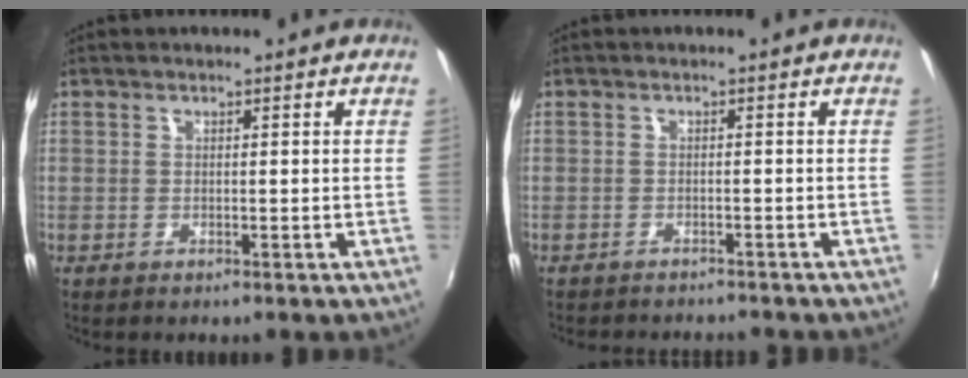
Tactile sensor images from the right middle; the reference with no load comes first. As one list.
[{"total": 5.1, "force": [-4.8, 1.0, 1.5], "torque": [-0.043, -0.010, -0.069]}]